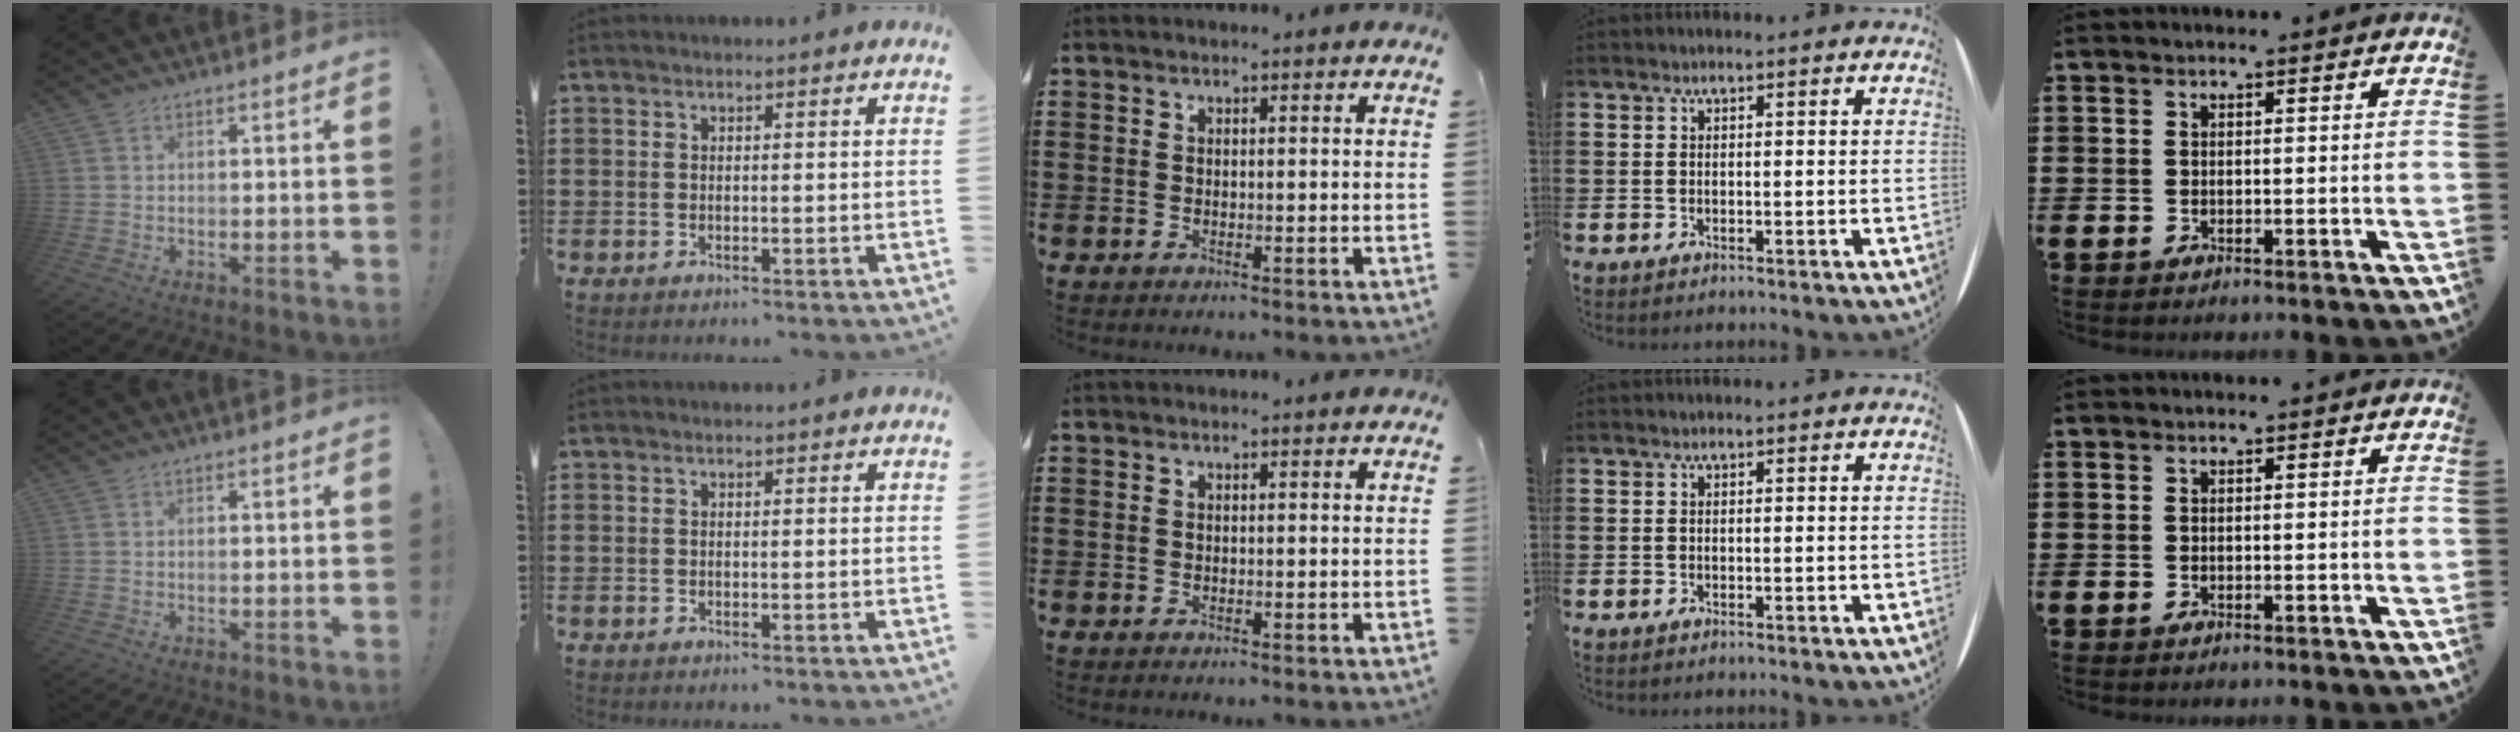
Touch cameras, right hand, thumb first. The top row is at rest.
{}